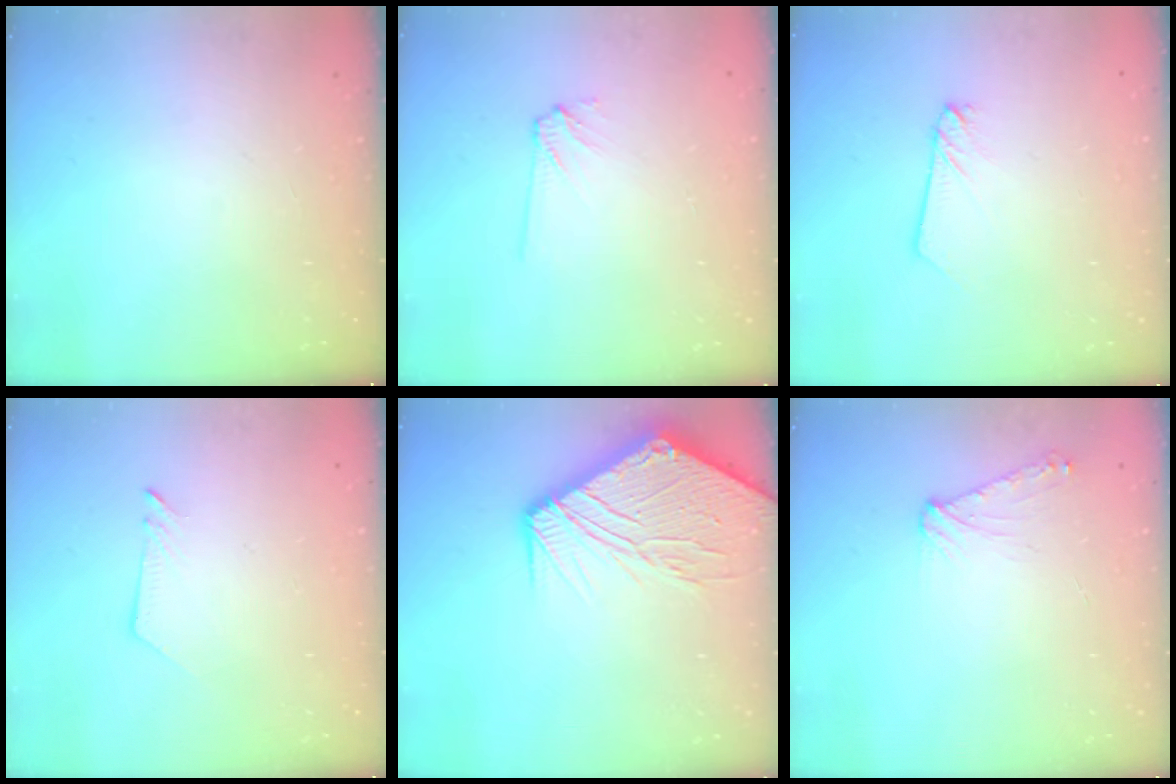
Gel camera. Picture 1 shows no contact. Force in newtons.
{"total": 4.2, "press": 4.2, "slide": 0.5}
{"total": 2.2, "press": 2.2, "slide": 0.1}
{"total": 2.6, "press": 2.6, "slide": 0.3}
{"total": 17.5, "press": 17.4, "slide": 2.2}
{"total": 6.7, "press": 6.6, "slide": 1.1}